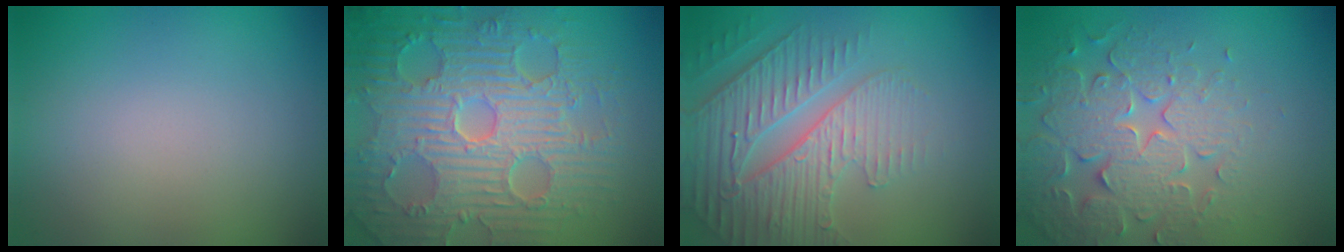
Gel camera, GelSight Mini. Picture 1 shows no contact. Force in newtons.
{"total": 9.2, "press": 6.8, "slide": 6.2}
{"total": 4.9, "press": 4.4, "slide": 2.0}
{"total": 4.6, "press": 4.6, "slide": 0.7}